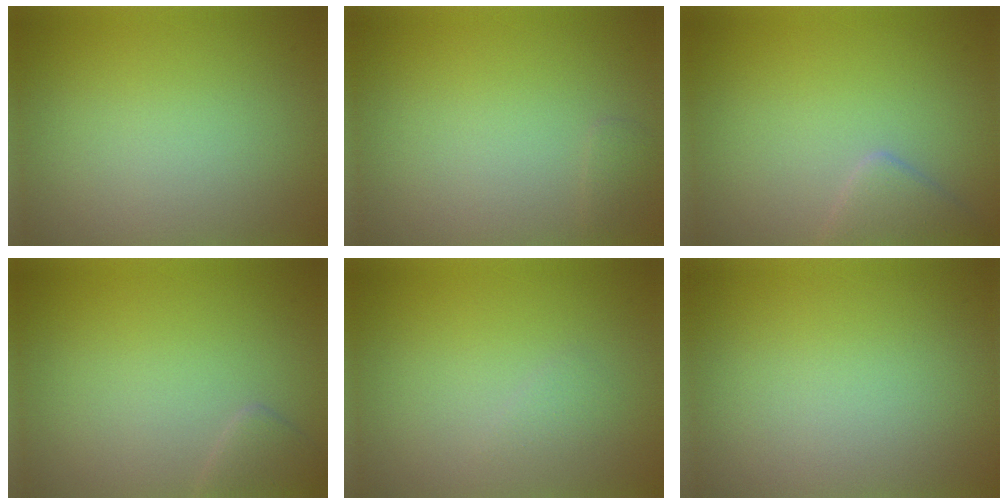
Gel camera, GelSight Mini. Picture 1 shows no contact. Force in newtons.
{"total": 0.7, "press": 0.7, "slide": 0.0}
{"total": 2.2, "press": 2.2, "slide": 0.2}
{"total": 1.4, "press": 1.4, "slide": 0.1}
{"total": 0.8, "press": 0.8, "slide": 0.1}
{"total": 0.0}